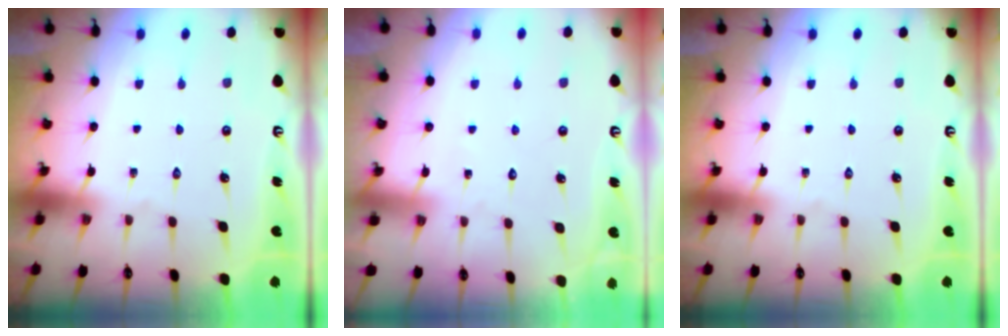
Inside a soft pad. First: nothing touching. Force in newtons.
{"total": 3.5, "press": 3.5, "slide": 0.4}
{"total": 0.0}